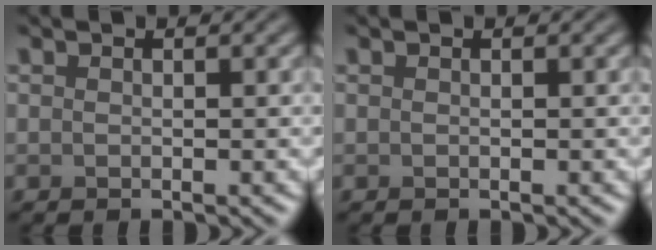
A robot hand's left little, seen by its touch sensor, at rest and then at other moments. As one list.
[{"total": 0.0}]